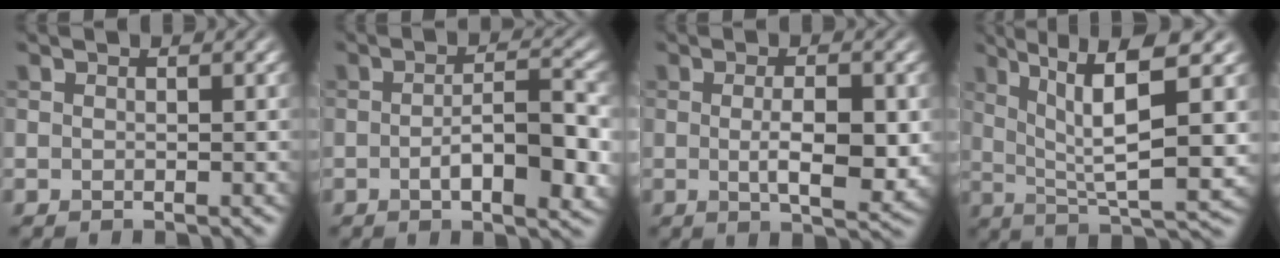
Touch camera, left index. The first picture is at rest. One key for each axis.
{"total": 6.2, "fx": -1.2, "fy": 2.1, "fz": 5.7, "tx": -0.091, "ty": -0.003, "tz": -0.017}
{"total": 5.0, "fx": -0.3, "fy": 1.6, "fz": 4.7, "tx": -0.079, "ty": -0.009, "tz": -0.002}
{"total": 9.9, "fx": 3.0, "fy": 2.1, "fz": 9.2, "tx": -0.152, "ty": 0.007, "tz": 0.059}